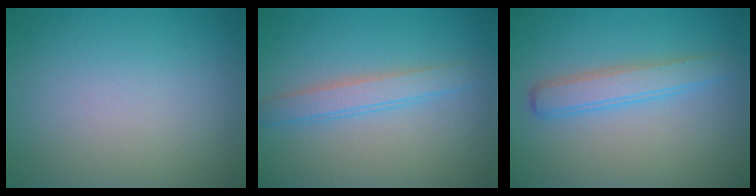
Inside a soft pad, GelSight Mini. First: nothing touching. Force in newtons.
{"total": 2.5, "press": 2.5, "slide": 0.0}
{"total": 2.9, "press": 2.9, "slide": 0.1}